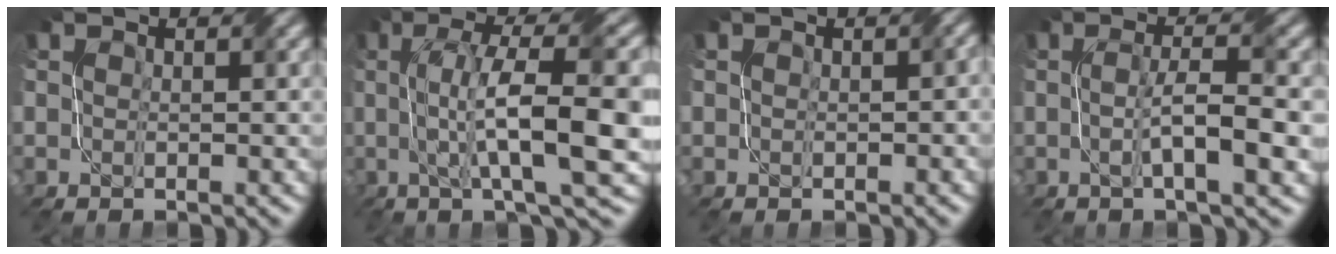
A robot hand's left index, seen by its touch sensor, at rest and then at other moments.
{"total": 10.9, "force": [0.2, 2.3, 10.6], "torque": [-0.156, 0.013, 0.005]}
{"total": 1.0, "force": [0.1, 0.6, 0.8], "torque": [-0.009, 0.003, 0.002]}
{"total": 5.1, "force": [-0.5, 0.7, 5.0], "torque": [-0.089, 0.006, -0.010]}